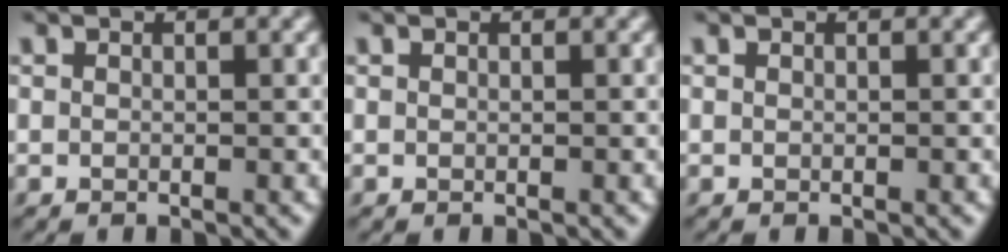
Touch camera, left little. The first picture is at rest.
{"total": 0.0}
{"total": 0.0}